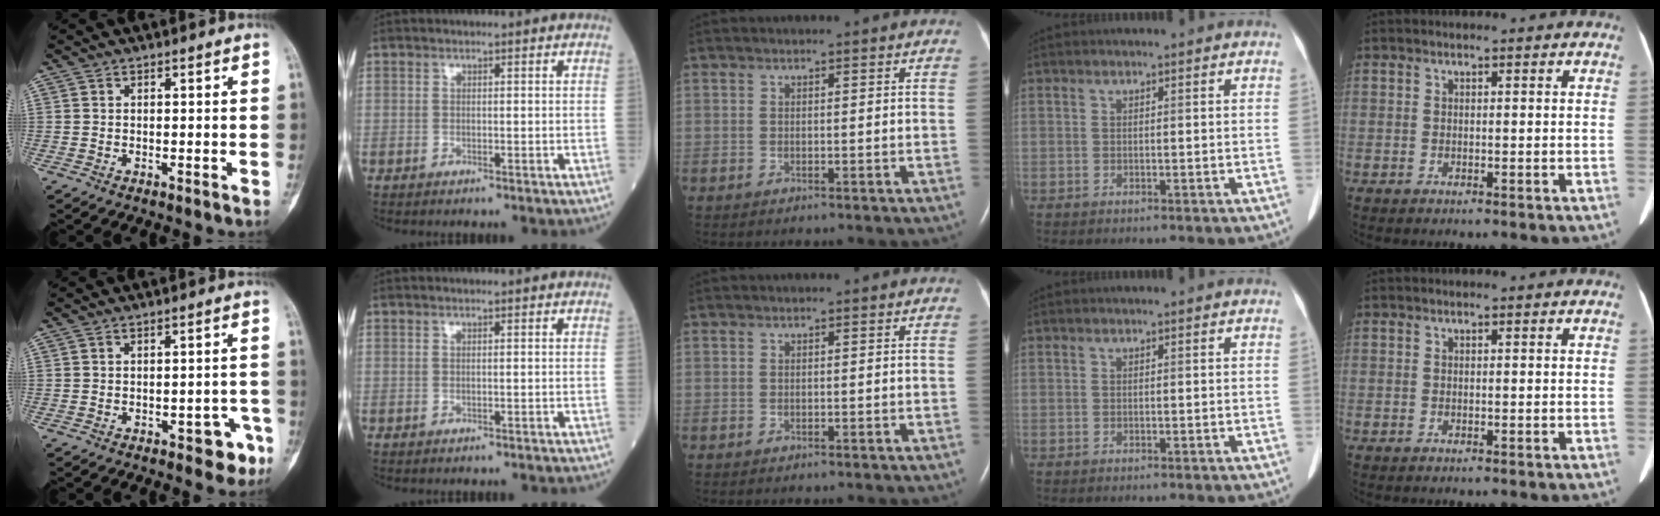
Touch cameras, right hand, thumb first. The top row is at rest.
{"thumb": {"total": 5.4, "force": [-2.8, 2.6, 3.8], "torque": [-0.024, 0.020, -0.030]}}